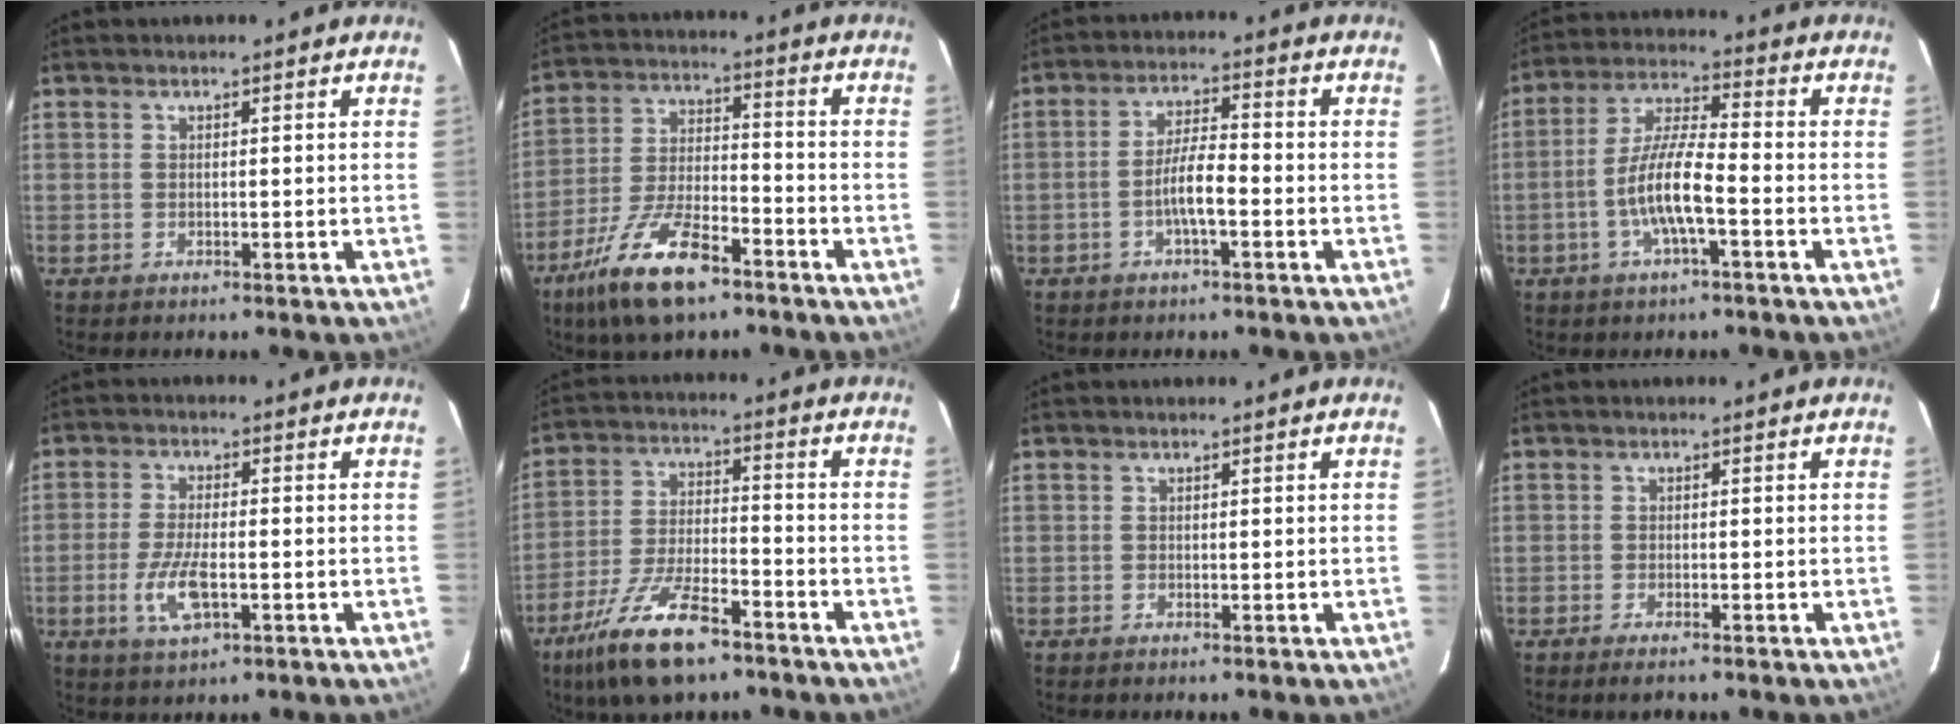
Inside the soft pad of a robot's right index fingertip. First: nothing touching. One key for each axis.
{"total": 14.7, "fx": -9.6, "fy": 5.1, "fz": 9.9, "tx": -0.212, "ty": -0.019, "tz": -0.177}
{"total": 5.9, "fx": -2.2, "fy": 1.1, "fz": 5.3, "tx": -0.104, "ty": 0.007, "tz": -0.039}
{"total": 9.7, "fx": -3.4, "fy": 1.6, "fz": 8.9, "tx": -0.184, "ty": 0.004, "tz": -0.067}
{"total": 7.4, "fx": -2.4, "fy": 2.6, "fz": 6.5, "tx": -0.139, "ty": -0.009, "tz": -0.046}
{"total": 14.9, "fx": -10.1, "fy": 5.1, "fz": 9.8, "tx": -0.210, "ty": -0.024, "tz": -0.184}
{"total": 0.0}
{"total": 2.0, "fx": -1.6, "fy": 0.3, "fz": 1.2, "tx": -0.030, "ty": -0.004, "tz": -0.032}